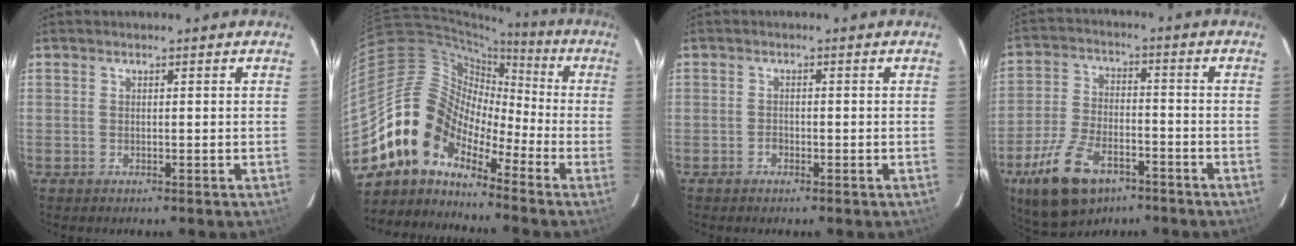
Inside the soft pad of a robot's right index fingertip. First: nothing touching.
{"total": 12.2, "force": [-8.9, 6.8, 4.9], "torque": [-0.085, 0.031, -0.193]}
{"total": 1.1, "force": [-0.7, 0.8, 0.3], "torque": [-0.005, 0.002, -0.011]}
{"total": 15.0, "force": [-8.9, 7.7, 9.2], "torque": [-0.200, -0.014, -0.156]}